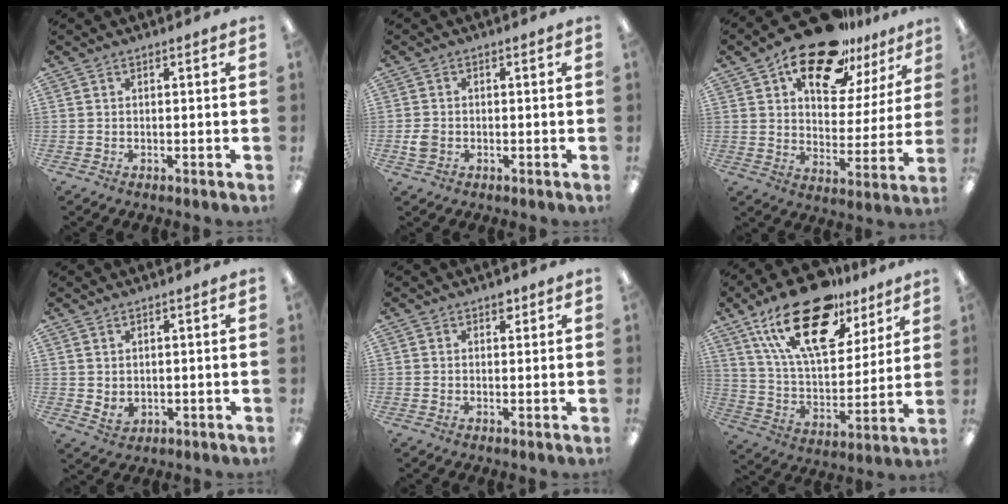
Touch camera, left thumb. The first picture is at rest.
{"total": 2.7, "force": [-0.6, 2.2, 1.5], "torque": [-0.017, 0.001, -0.013]}
{"total": 18.8, "force": [13.8, 8.4, 9.7], "torque": [-0.158, -0.081, 0.237]}
{"total": 2.5, "force": [1.5, 1.6, 1.0], "torque": [-0.006, -0.012, 0.026]}
{"total": 1.8, "force": [1.3, 1.1, 0.8], "torque": [0.000, -0.005, 0.019]}
{"total": 24.7, "force": [15.3, 11.2, 15.9], "torque": [-0.292, -0.077, 0.263]}